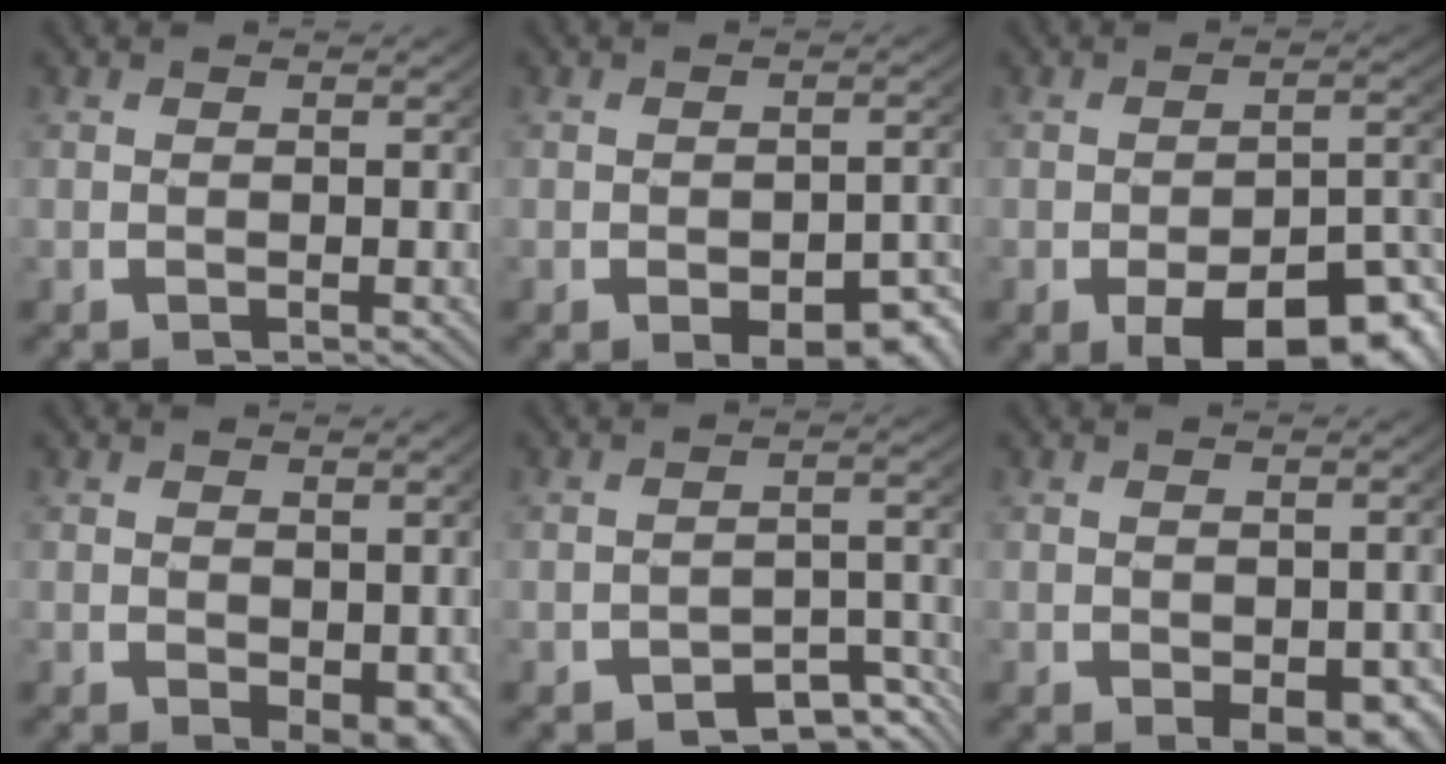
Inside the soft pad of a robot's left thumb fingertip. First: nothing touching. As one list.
[{"total": 5.0, "force": [-2.1, 2.8, 3.7], "torque": [-0.059, -0.029, -0.017]}, {"total": 9.4, "force": [-4.3, 4.8, 6.9], "torque": [-0.099, -0.034, -0.043]}, {"total": 3.1, "force": [0.2, 1.9, 2.4], "torque": [-0.033, -0.024, 0.021]}, {"total": 4.1, "force": [-2.8, 2.1, 2.2], "torque": [-0.027, -0.013, -0.042]}, {"total": 3.7, "force": [-0.8, 2.4, 2.7], "torque": [-0.041, -0.032, 0.009]}]